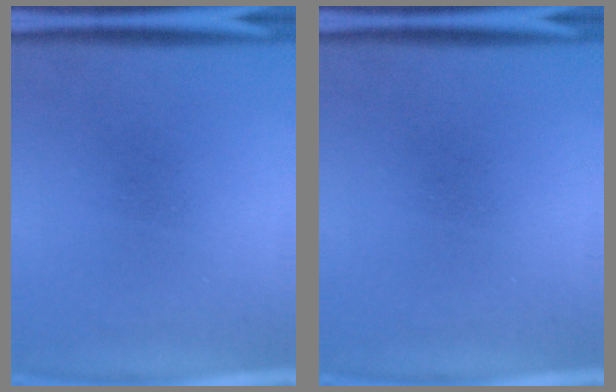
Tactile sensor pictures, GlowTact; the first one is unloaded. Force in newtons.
{"total": 0.0}